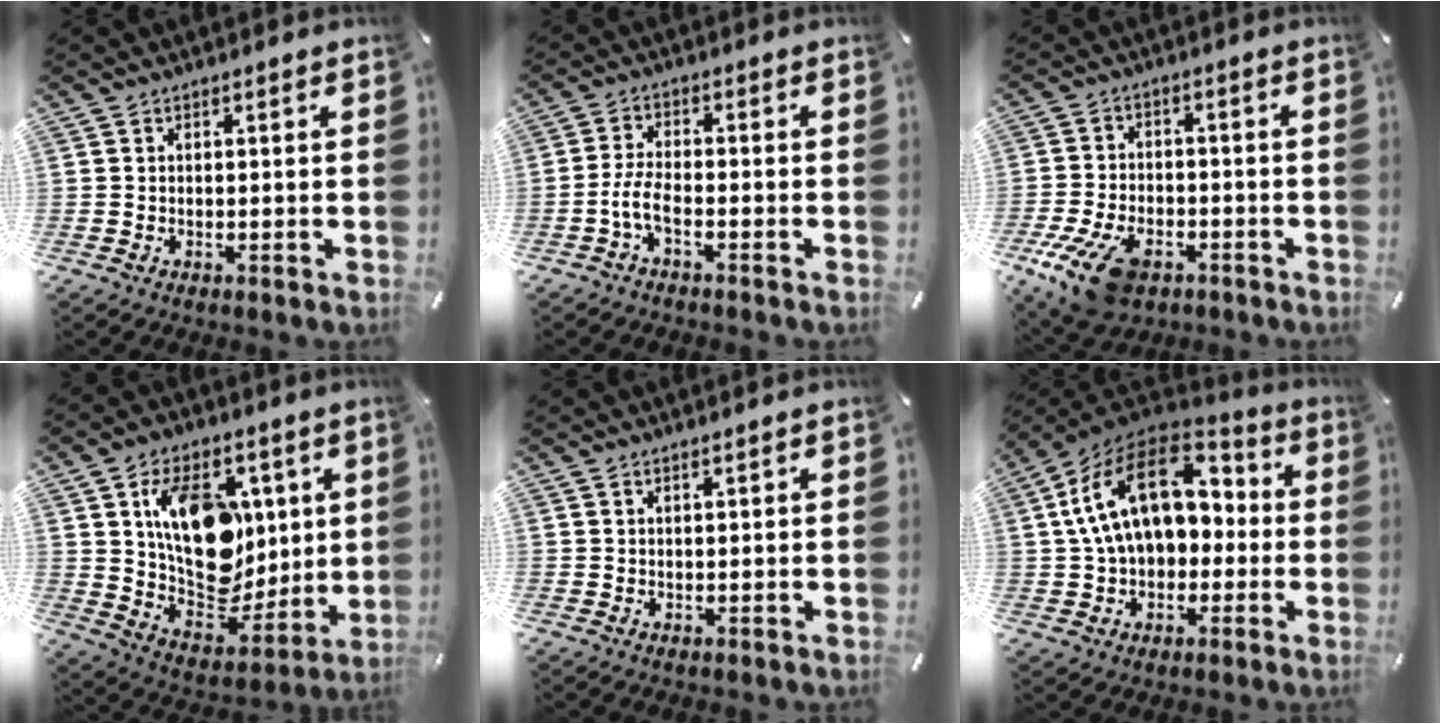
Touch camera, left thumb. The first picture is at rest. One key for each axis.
{"total": 5.0, "fx": -2.5, "fy": 1.7, "fz": 4.0, "tx": -0.097, "ty": -0.001, "tz": -0.050}
{"total": 12.6, "fx": -6.7, "fy": 7.3, "fz": 7.9, "tx": -0.164, "ty": 0.026, "tz": -0.117}
{"total": 18.2, "fx": 5.3, "fy": 13.0, "fz": 11.5, "tx": -0.169, "ty": -0.028, "tz": 0.107}
{"total": 0.9, "fx": 0.7, "fy": -0.1, "fz": 0.6, "tx": -0.011, "ty": -0.003, "tz": 0.013}
{"total": 20.5, "fx": 4.2, "fy": 14.2, "fz": 14.3, "tx": -0.279, "ty": -0.003, "tz": 0.070}